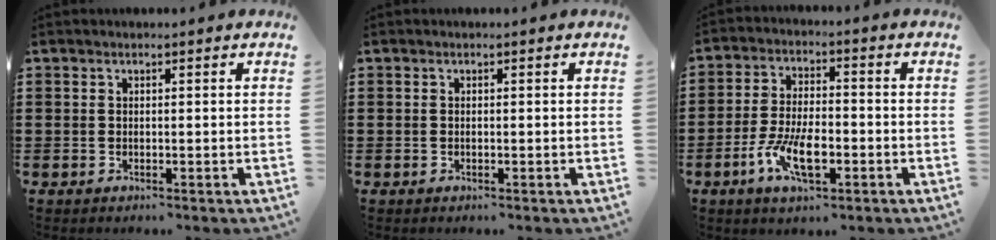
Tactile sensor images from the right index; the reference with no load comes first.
{"total": 0.0}
{"total": 8.3, "force": [-3.4, 3.2, 6.9], "torque": [-0.152, -0.011, -0.065]}